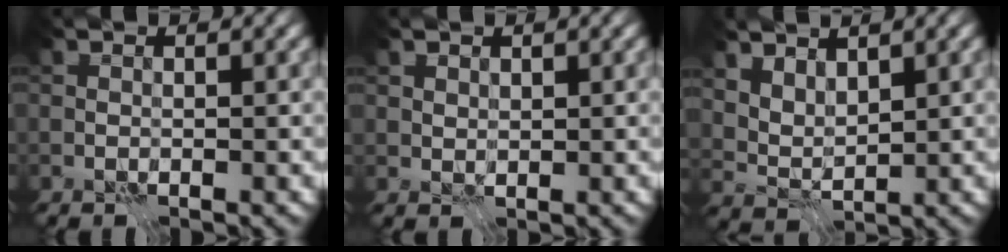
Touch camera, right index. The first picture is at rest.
{"total": 1.2, "force": [0.9, 0.7, 0.3], "torque": [-0.004, 0.000, 0.017]}
{"total": 3.2, "force": [2.5, 1.4, 1.5], "torque": [-0.032, -0.006, 0.063]}